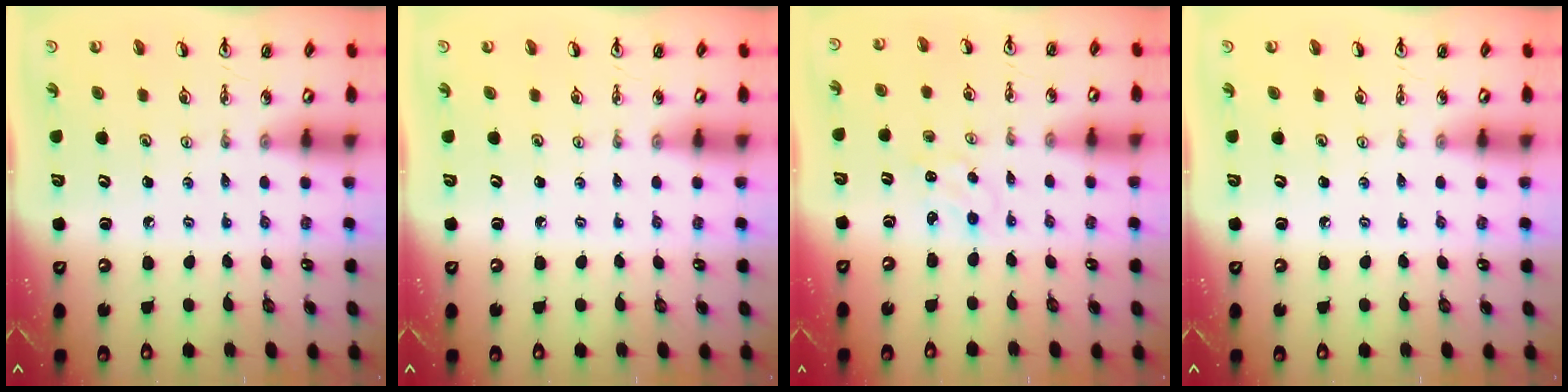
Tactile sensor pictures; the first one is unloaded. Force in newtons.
{"total": 0.0}
{"total": 1.2, "press": 1.1, "slide": 0.2}
{"total": 0.0}